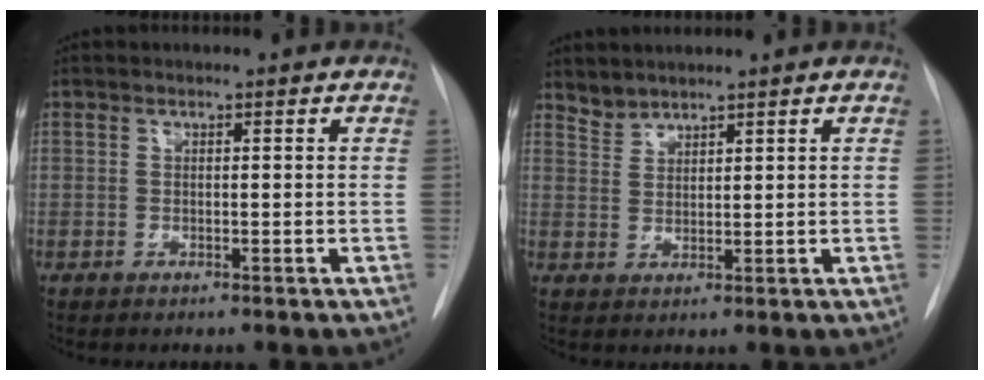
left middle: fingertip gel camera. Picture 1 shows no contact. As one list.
[{"total": 2.4, "force": [2.3, 0.6, -0.2], "torque": [0.009, 0.006, 0.046]}]